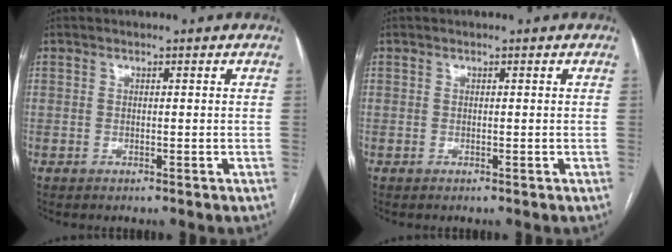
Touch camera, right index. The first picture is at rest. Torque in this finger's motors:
{"motor_torque": [0.01, 0.02, 0.00, 0.00]}